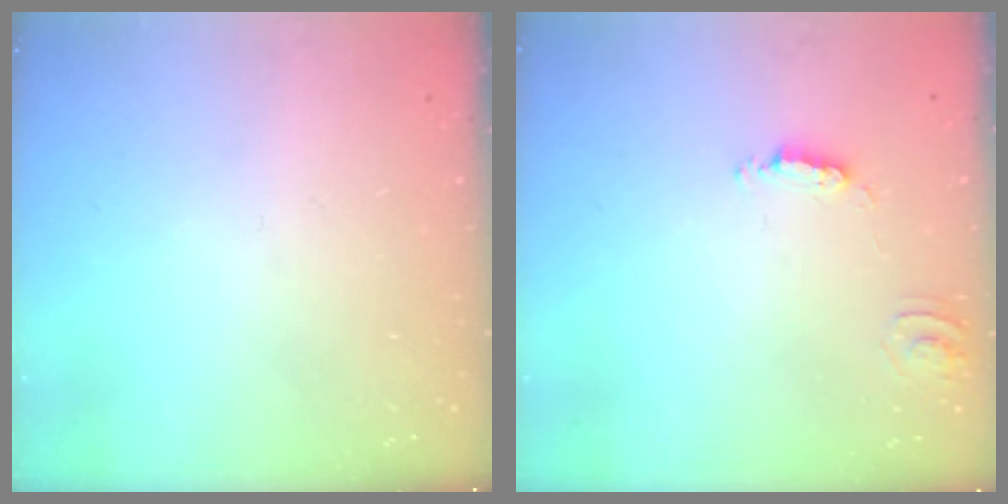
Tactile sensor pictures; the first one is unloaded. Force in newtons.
{"total": 5.6, "press": 5.6, "slide": 0.4}